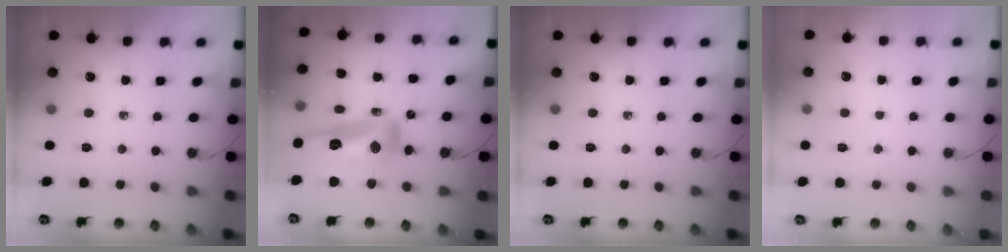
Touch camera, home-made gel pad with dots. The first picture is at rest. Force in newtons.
{"total": 29.9, "press": 24.6, "slide": 17.0}
{"total": 0.0}
{"total": 1.8, "press": 1.7, "slide": 0.6}